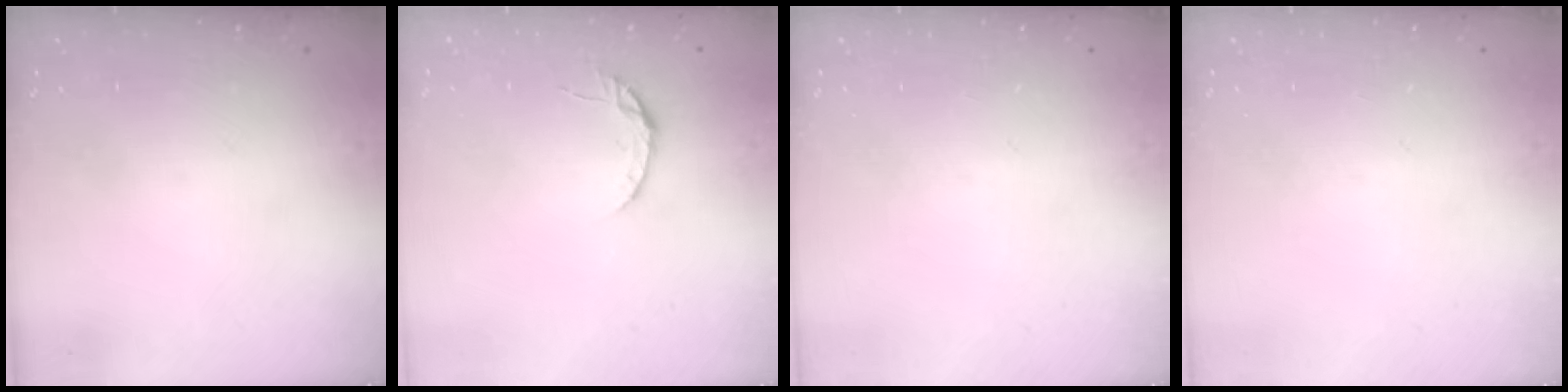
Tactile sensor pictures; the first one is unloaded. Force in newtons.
{"total": 3.8, "press": 3.8, "slide": 0.4}
{"total": 0.0}
{"total": 0.0}